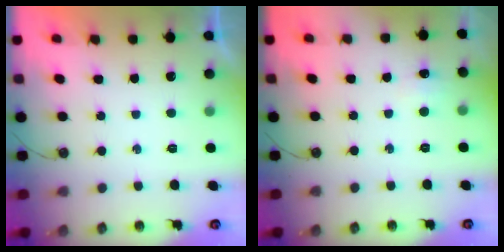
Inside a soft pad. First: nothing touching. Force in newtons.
{"total": 5.1, "press": 5.1, "slide": 0.7}